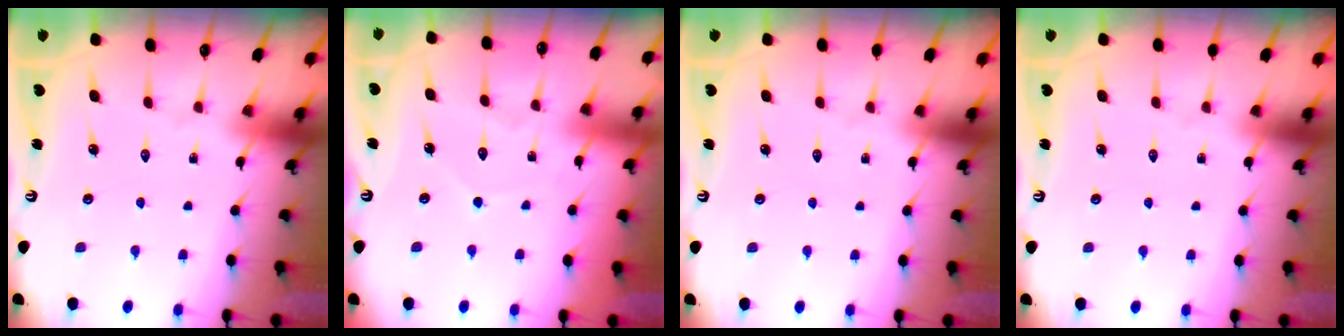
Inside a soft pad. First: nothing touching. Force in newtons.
{"total": 3.8, "press": 3.7, "slide": 0.4}
{"total": 0.0}
{"total": 0.0}